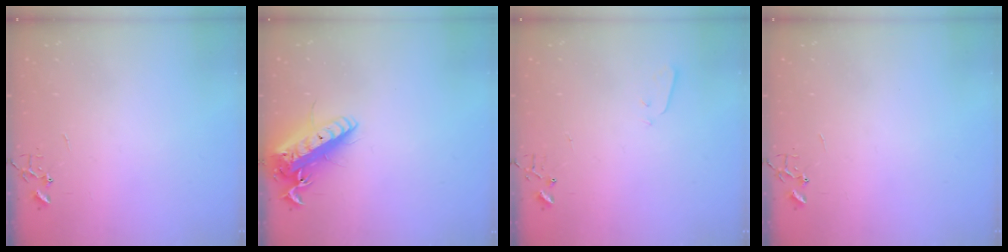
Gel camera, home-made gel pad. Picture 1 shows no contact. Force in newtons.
{"total": 17.4, "press": 17.0, "slide": 3.4}
{"total": 2.1, "press": 2.1, "slide": 0.3}
{"total": 0.0}